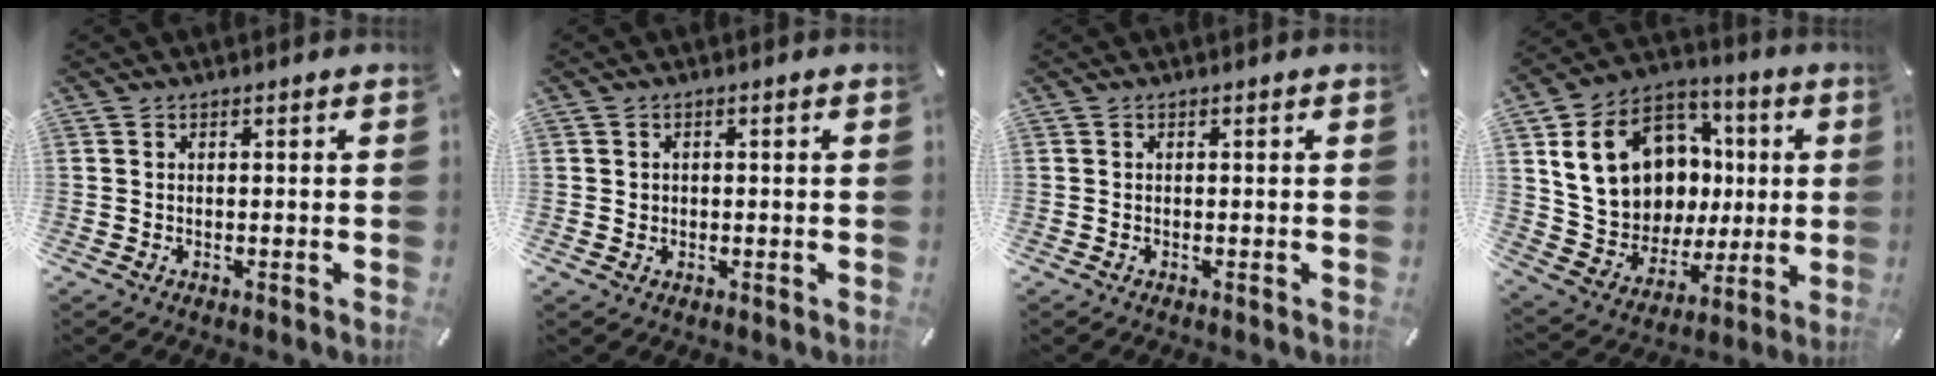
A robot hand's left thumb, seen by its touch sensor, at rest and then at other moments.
{"total": 1.2, "force": [0.0, 1.1, 0.2], "torque": [-0.004, 0.006, -0.003]}
{"total": 0.0}
{"total": 18.9, "force": [3.8, 15.8, 9.7], "torque": [-0.182, -0.010, 0.092]}